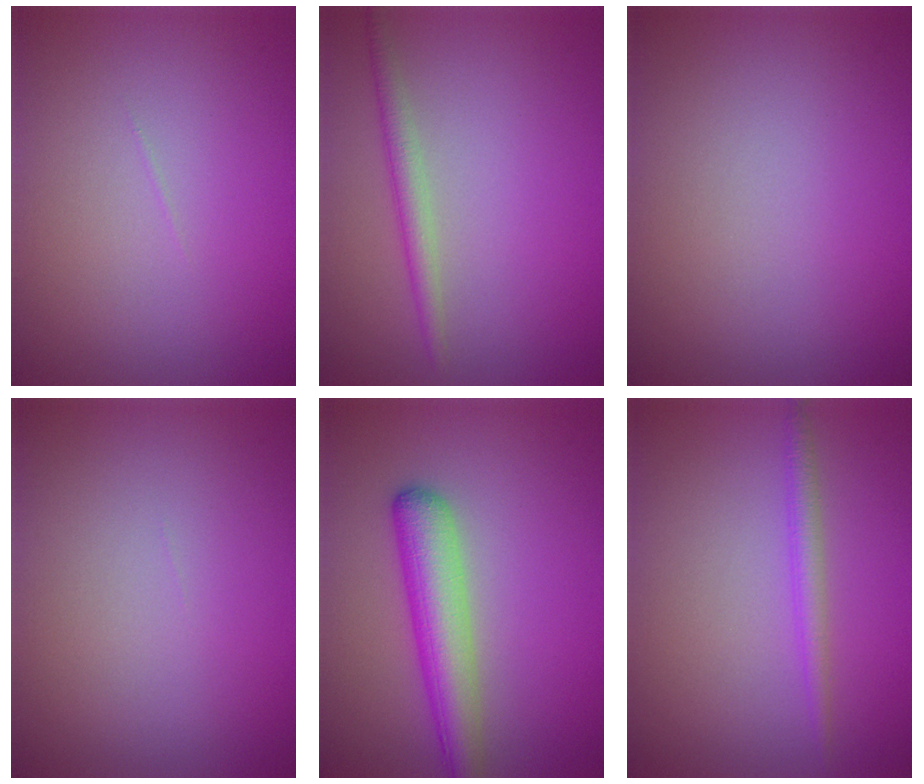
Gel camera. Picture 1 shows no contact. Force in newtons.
{"total": 2.0, "press": 2.0, "slide": 0.0}
{"total": 0.0}
{"total": 0.0}
{"total": 4.7, "press": 4.7, "slide": 0.3}
{"total": 1.7, "press": 1.7, "slide": 0.1}